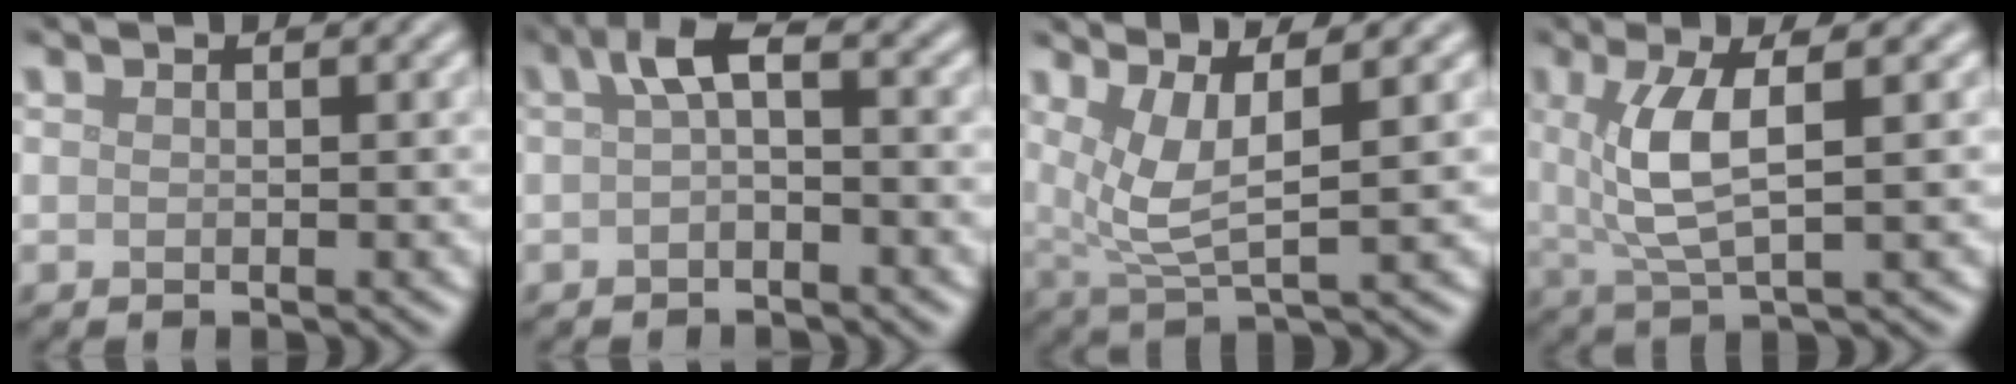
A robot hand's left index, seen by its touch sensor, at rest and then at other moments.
{"total": 2.8, "force": [0.1, 1.0, 2.6], "torque": [-0.048, 0.007, -0.005]}
{"total": 4.9, "force": [1.5, 1.3, 4.5], "torque": [-0.099, -0.005, 0.035]}
{"total": 5.3, "force": [1.1, 1.5, 5.0], "torque": [-0.108, 0.001, 0.027]}